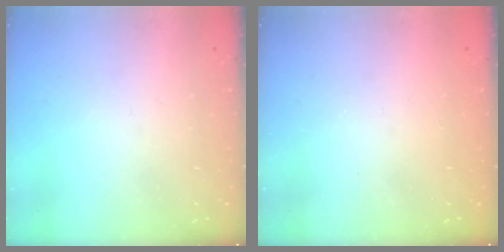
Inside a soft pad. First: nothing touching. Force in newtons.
{"total": 1.5, "press": 1.2, "slide": 0.8}